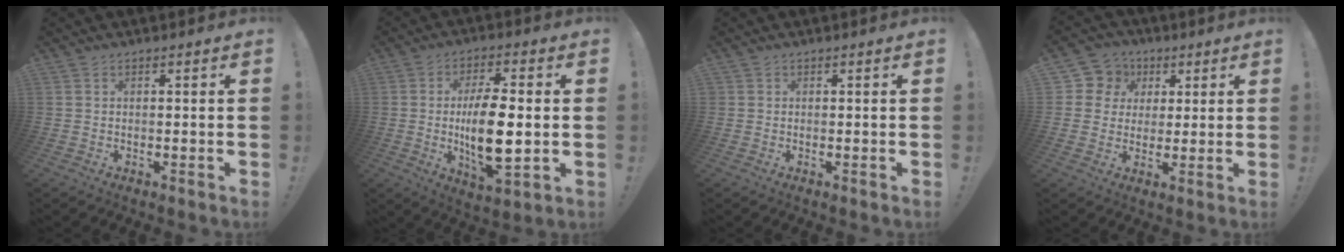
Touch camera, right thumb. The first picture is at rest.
{"total": 14.7, "force": [-0.6, 5.5, 13.6], "torque": [-0.244, -0.010, -0.019]}
{"total": 0.5, "force": [0.1, 0.5, -0.1], "torque": [-0.003, 0.002, 0.004]}
{"total": 8.4, "force": [2.3, 7.9, 1.8], "torque": [-0.023, -0.010, 0.049]}